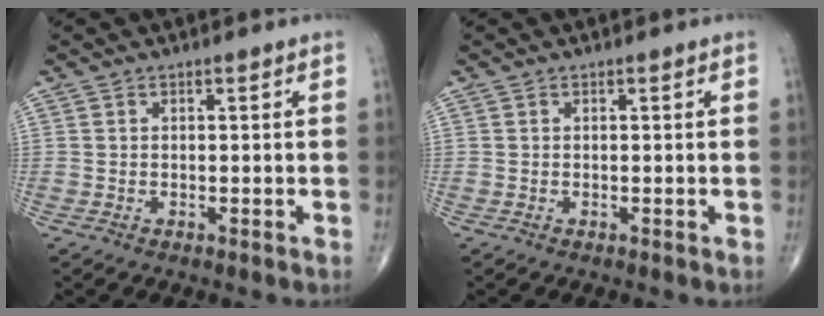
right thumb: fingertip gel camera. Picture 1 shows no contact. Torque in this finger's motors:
{"motor_torque": [0.02, 0.02, 0.00, 0.00, 0.00]}